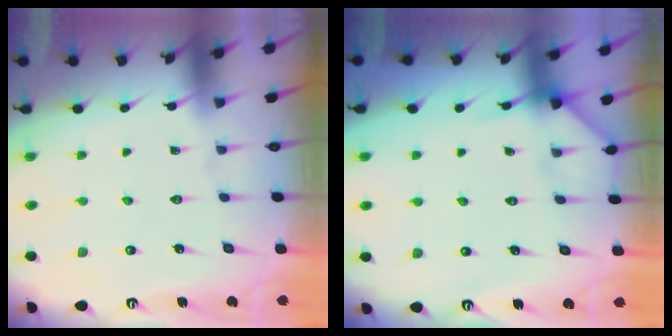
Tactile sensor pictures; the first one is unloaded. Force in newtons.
{"total": 4.1, "press": 4.0, "slide": 0.5}